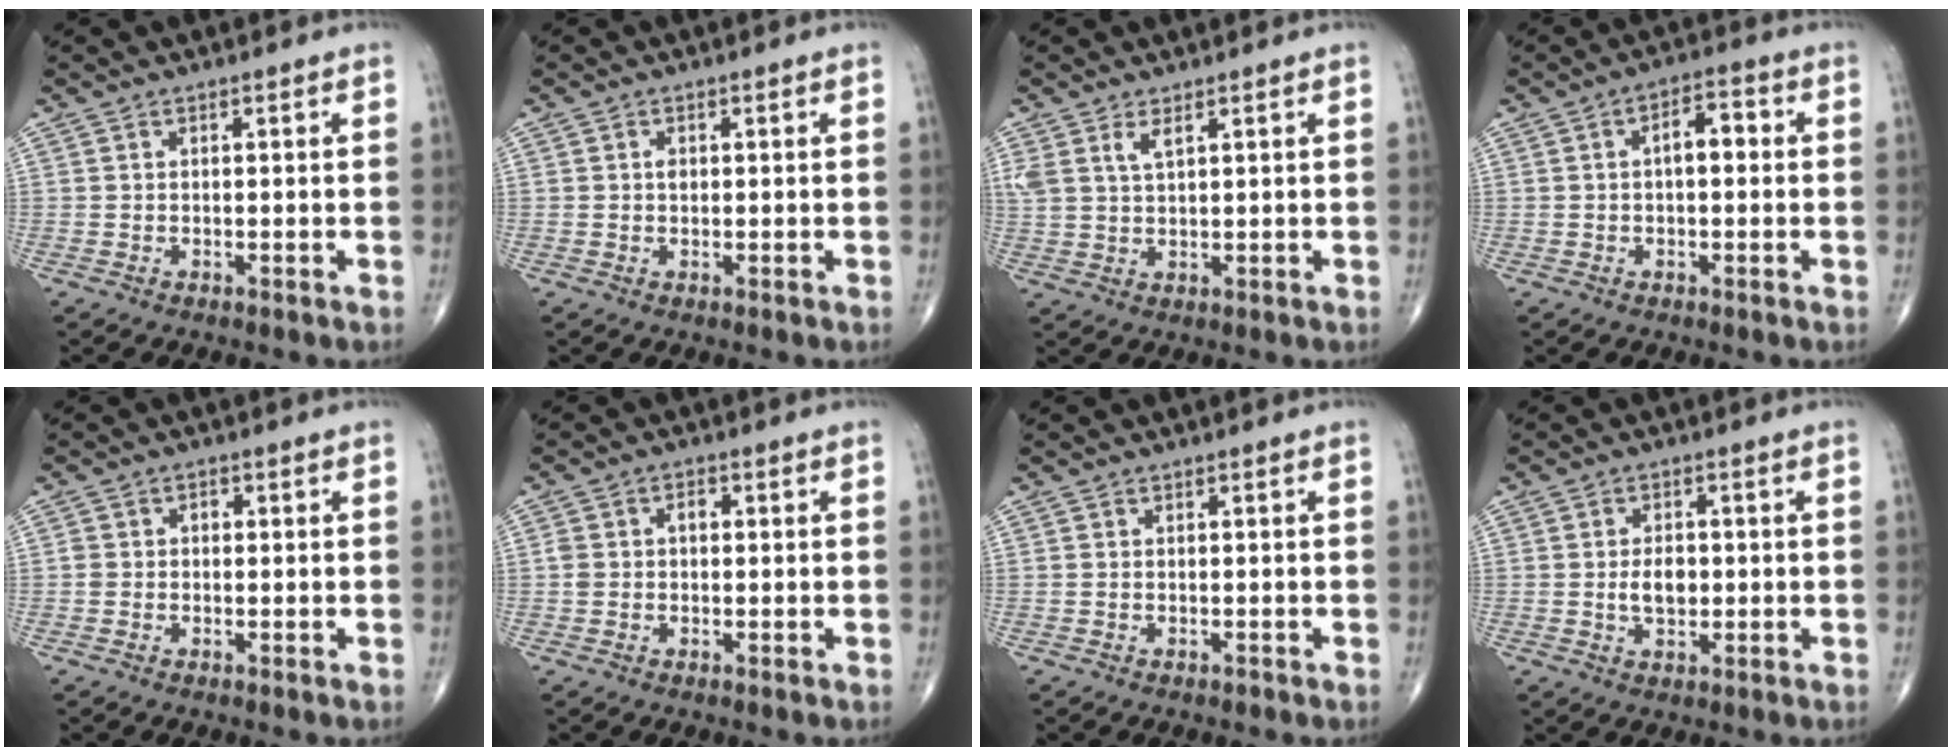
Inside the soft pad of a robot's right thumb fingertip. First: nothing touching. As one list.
[{"total": 1.0, "force": [0.1, 0.7, 0.7], "torque": [-0.004, 0.002, 0.000]}, {"total": 3.9, "force": [2.1, 1.6, 2.9], "torque": [-0.064, -0.001, 0.049]}, {"total": 5.1, "force": [0.4, 2.6, 4.4], "torque": [-0.055, 0.019, -0.003]}, {"total": 1.8, "force": [-0.1, 1.6, 0.8], "torque": [-0.006, 0.009, -0.002]}, {"total": 3.0, "force": [0.1, 2.2, 2.0], "torque": [-0.036, 0.014, 0.000]}, {"total": 0.0}, {"total": 4.4, "force": [-0.3, 2.7, 3.4], "torque": [-0.051, 0.000, -0.004]}]